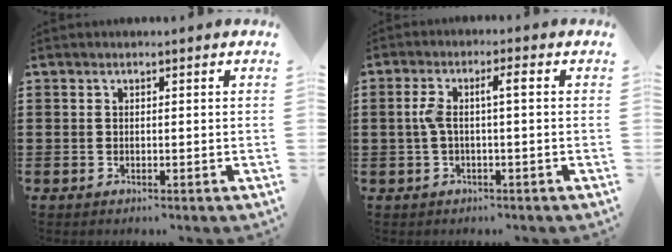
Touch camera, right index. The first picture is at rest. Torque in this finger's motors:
{"motor_torque": [0.79, -0.34, 0.19, 0.06]}